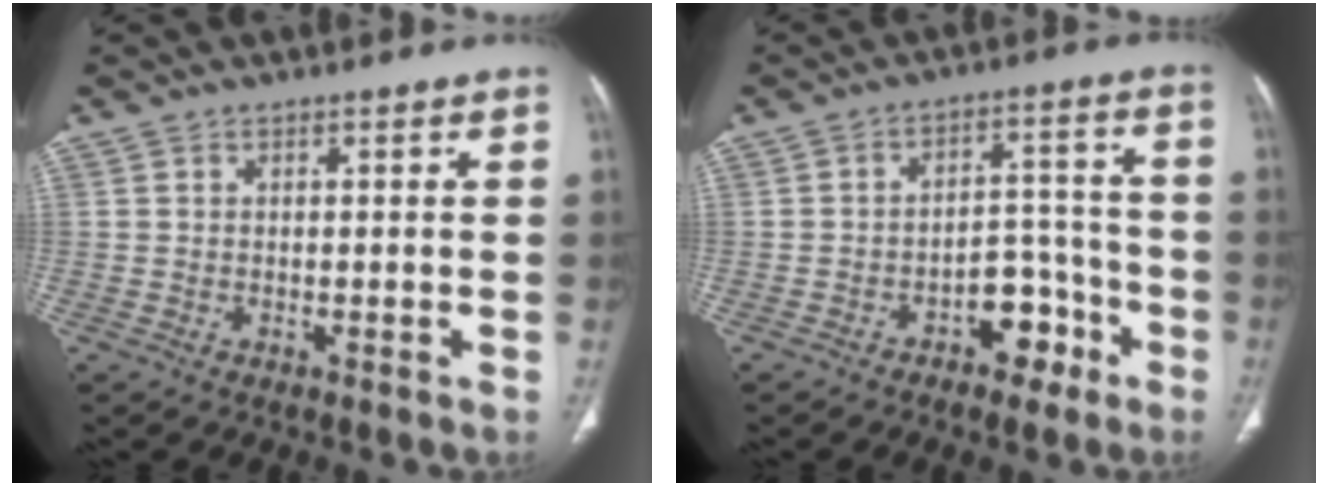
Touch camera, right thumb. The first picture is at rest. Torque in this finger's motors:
{"motor_torque": [3.02, 1.99, 0.66, -0.57, 0.00]}